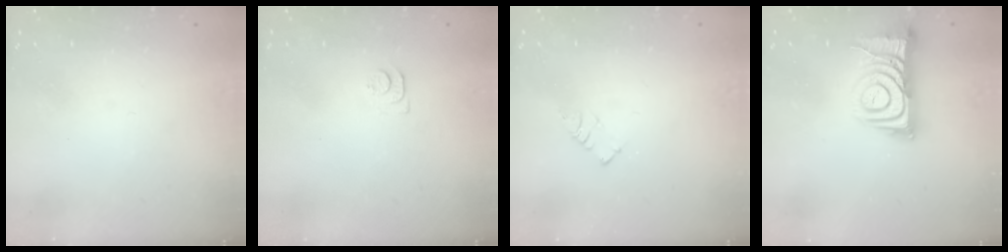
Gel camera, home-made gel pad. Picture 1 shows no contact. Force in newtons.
{"total": 7.2, "press": 7.1, "slide": 0.8}
{"total": 2.9, "press": 2.9, "slide": 0.4}
{"total": 11.3, "press": 11.2, "slide": 1.0}